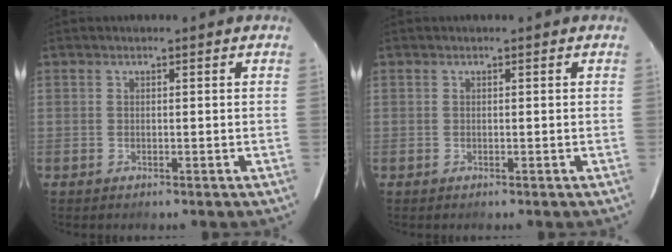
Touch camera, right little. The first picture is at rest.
{"total": 0.0}